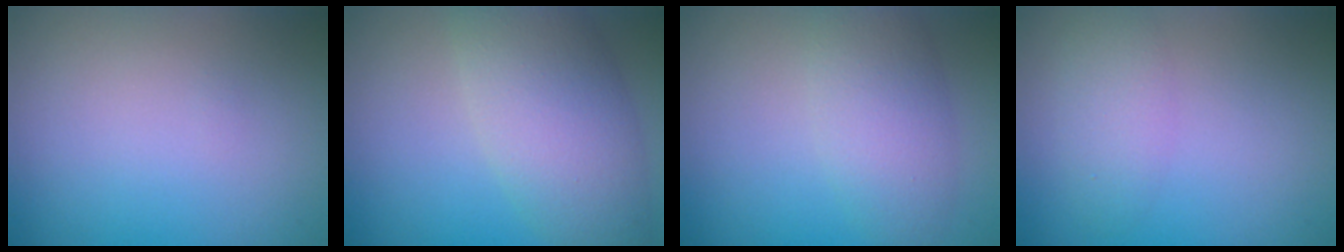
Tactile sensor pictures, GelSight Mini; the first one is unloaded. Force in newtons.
{"total": 7.0, "press": 7.0, "slide": 0.6}
{"total": 4.3, "press": 4.3, "slide": 0.1}
{"total": 2.2, "press": 2.2, "slide": 0.1}